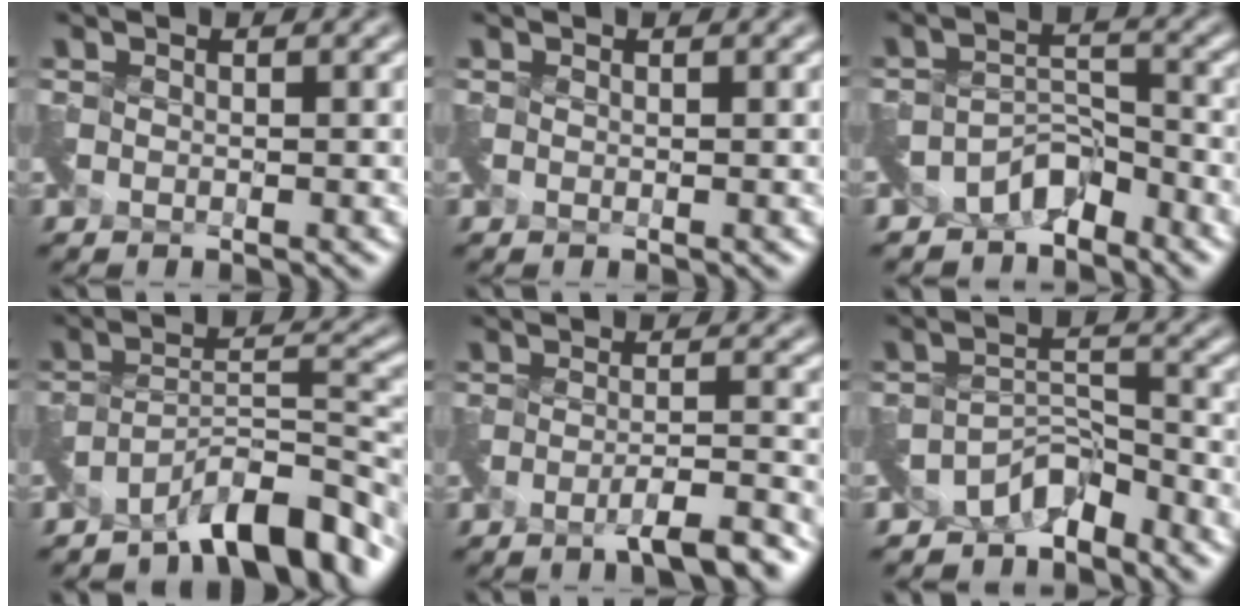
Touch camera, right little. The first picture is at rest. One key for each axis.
{"total": 0.0}
{"total": 3.3, "fx": -3.0, "fy": 1.0, "fz": 0.8, "tx": -0.004, "ty": -0.001, "tz": -0.057}
{"total": 7.9, "fx": -6.0, "fy": 1.9, "fz": 4.7, "tx": -0.059, "ty": 0.002, "tz": -0.109}
{"total": 4.5, "fx": -3.5, "fy": 0.5, "fz": 2.8, "tx": -0.047, "ty": -0.003, "tz": -0.058}
{"total": 3.6, "fx": -3.3, "fy": 1.0, "fz": 1.0, "tx": -0.004, "ty": 0.000, "tz": -0.064}